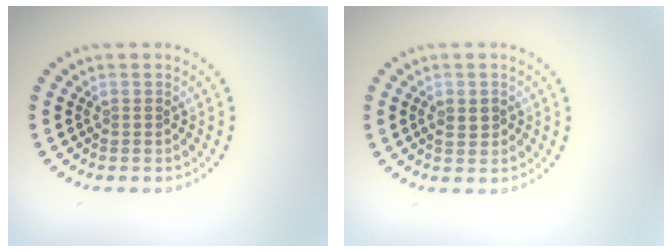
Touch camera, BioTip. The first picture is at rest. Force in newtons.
{"total": 1.3, "press": 1.3, "slide": 0.0}